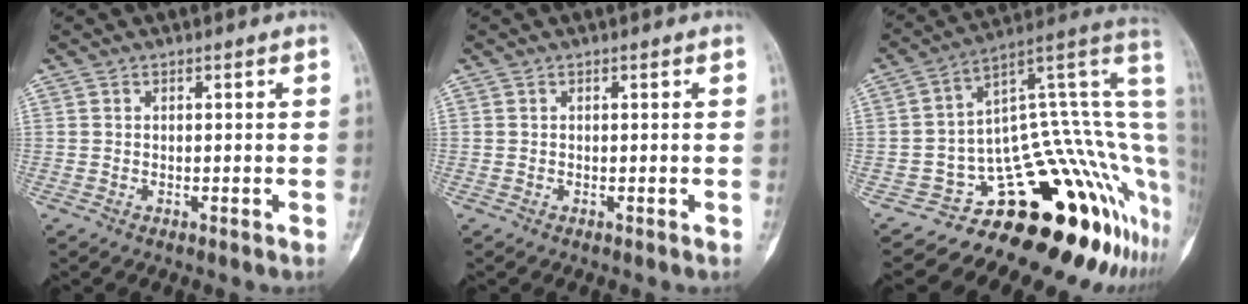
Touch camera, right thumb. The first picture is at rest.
{"total": 0.0}
{"total": 19.4, "force": [-9.6, 8.1, 14.8], "torque": [-0.046, 0.148, -0.123]}